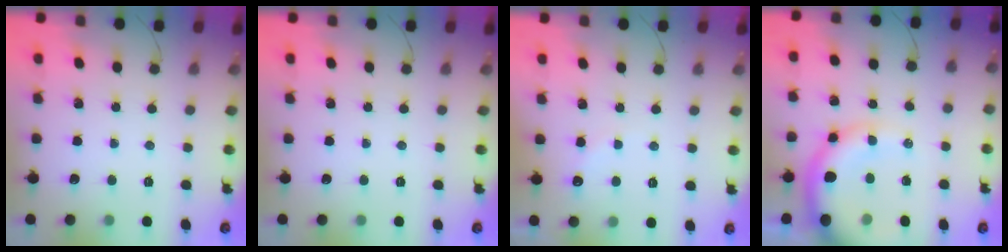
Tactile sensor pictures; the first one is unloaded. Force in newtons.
{"total": 0.0}
{"total": 6.8, "press": 6.6, "slide": 1.5}
{"total": 15.1, "press": 14.7, "slide": 3.2}